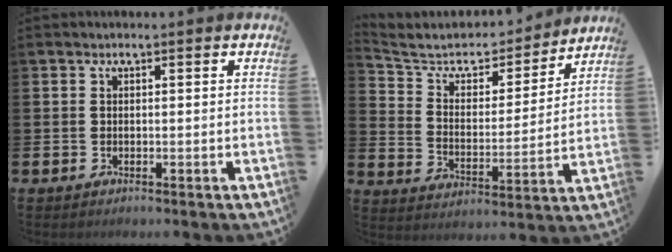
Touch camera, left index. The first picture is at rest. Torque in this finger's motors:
{"motor_torque": [-0.31, -0.15, -0.14, 0.02]}